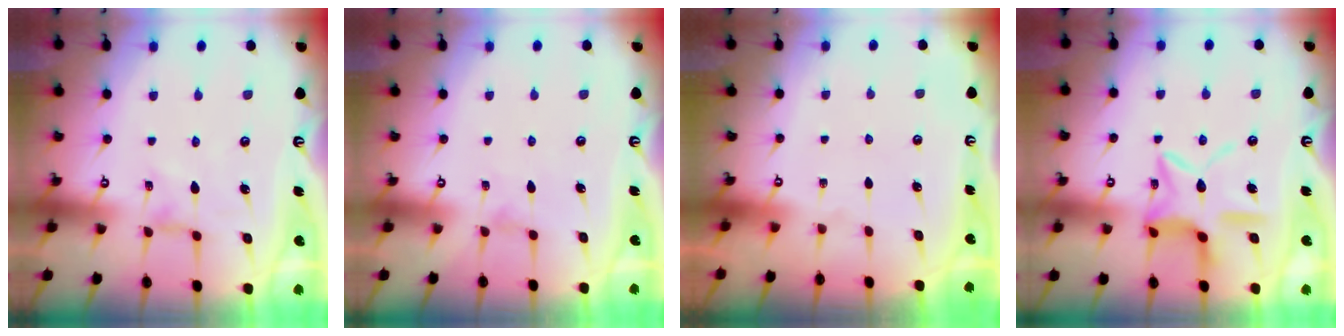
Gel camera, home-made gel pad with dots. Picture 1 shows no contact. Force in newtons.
{"total": 0.0}
{"total": 0.0}
{"total": 14.2, "press": 14.2, "slide": 1.2}